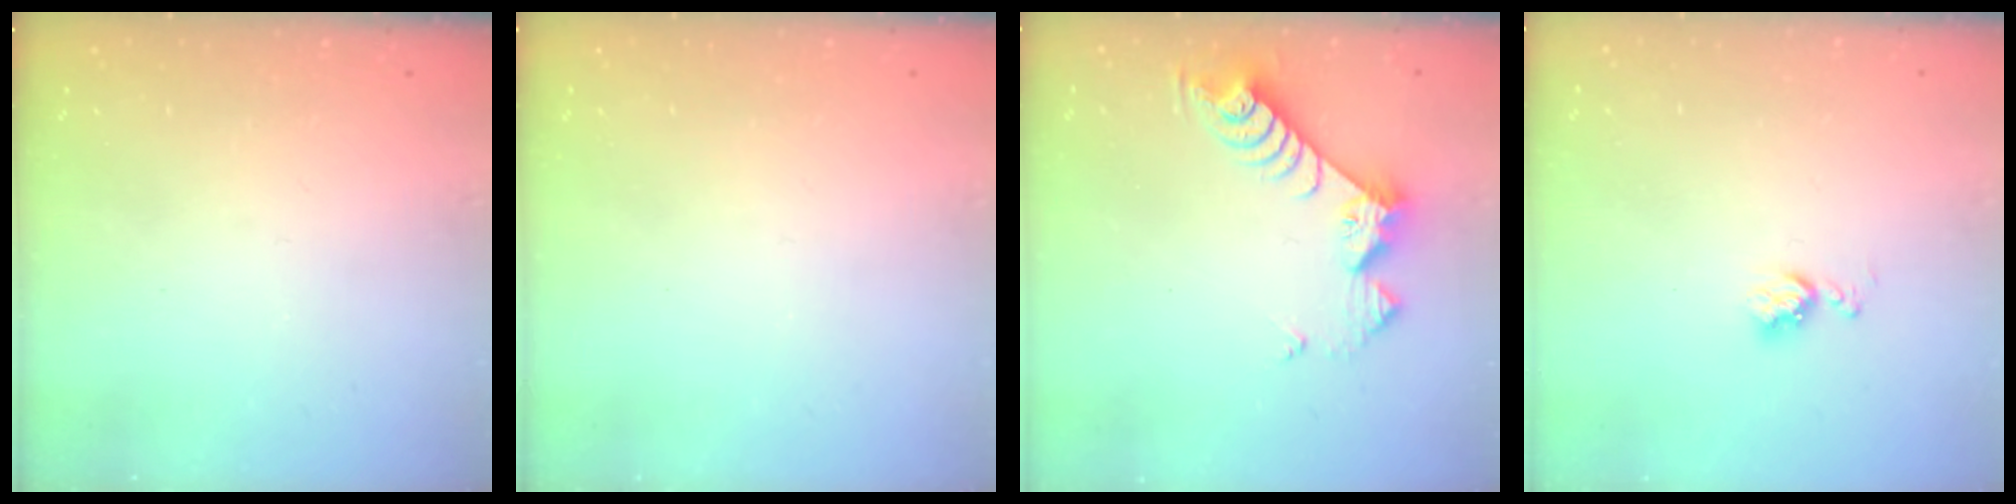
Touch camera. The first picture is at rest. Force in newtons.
{"total": 0.0}
{"total": 9.6, "press": 9.5, "slide": 0.7}
{"total": 4.9, "press": 4.9, "slide": 0.5}